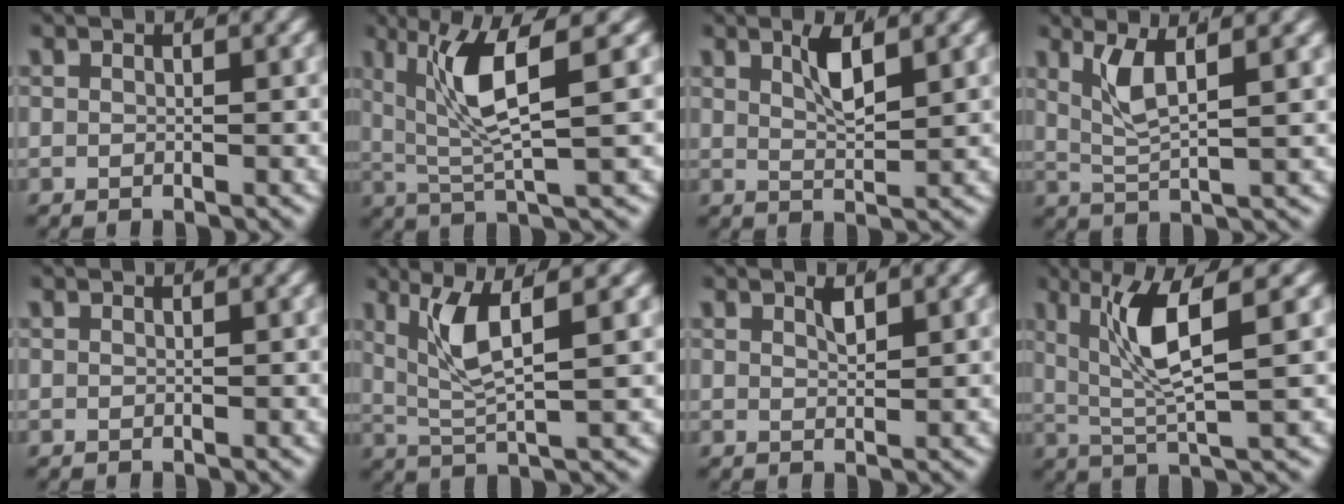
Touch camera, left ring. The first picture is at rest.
{"total": 6.5, "force": [1.7, 2.1, 5.9], "torque": [-0.113, 0.003, 0.032]}
{"total": 2.4, "force": [1.3, 0.3, 2.0], "torque": [-0.041, -0.009, 0.029]}
{"total": 3.5, "force": [1.4, 0.8, 3.1], "torque": [-0.070, -0.001, 0.031]}
{"total": 0.0}
{"total": 5.0, "force": [1.7, 1.5, 4.4], "torque": [-0.096, 0.001, 0.034]}
{"total": 0.9, "force": [0.7, 0.0, 0.6], "torque": [-0.015, -0.007, 0.018]}
{"total": 5.9, "force": [1.7, 1.6, 5.5], "torque": [-0.107, 0.000, 0.034]}